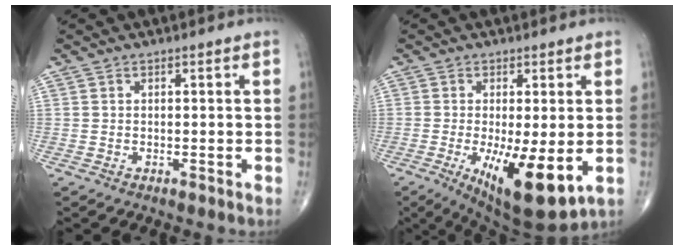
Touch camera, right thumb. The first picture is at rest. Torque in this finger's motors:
{"motor_torque": [1.89, 2.05, 0.81, -0.80, 0.46]}